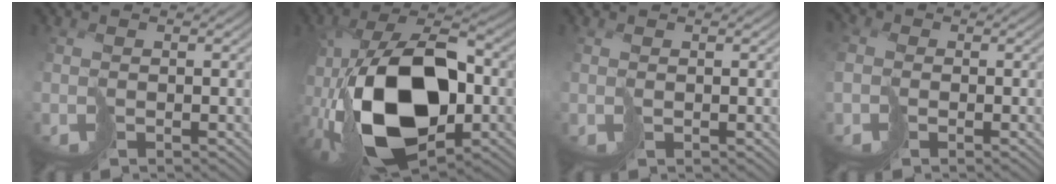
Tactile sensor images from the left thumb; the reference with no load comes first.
{"total": 17.7, "force": [-3.0, 8.8, 15.0], "torque": [-0.280, 0.002, -0.053]}
{"total": 0.6, "force": [0.6, 0.0, 0.2], "torque": [-0.005, 0.000, 0.013]}
{"total": 5.2, "force": [-0.8, 4.2, 2.9], "torque": [-0.092, 0.007, -0.030]}